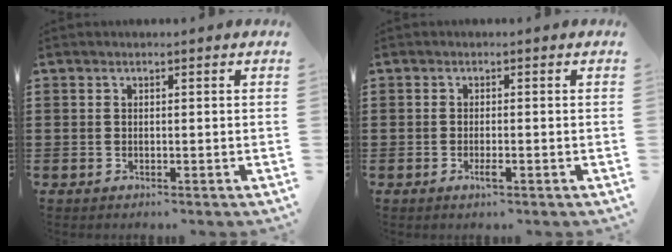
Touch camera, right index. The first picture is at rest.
{"total": 1.6, "force": [-0.8, 0.2, 1.4], "torque": [-0.031, -0.006, -0.016]}